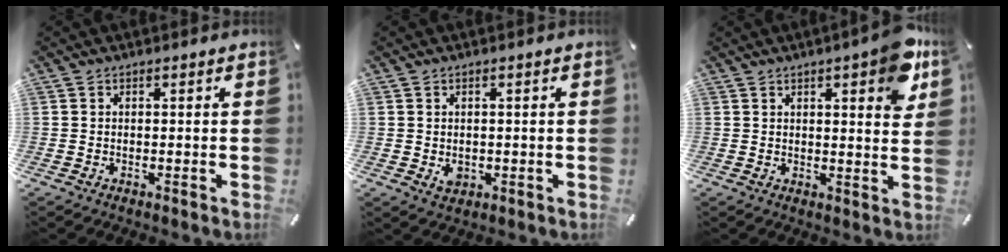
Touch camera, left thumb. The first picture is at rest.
{"total": 2.6, "force": [-0.2, 2.2, 1.3], "torque": [-0.007, -0.004, -0.006]}
{"total": 8.2, "force": [4.8, 2.4, 6.2], "torque": [-0.080, -0.026, 0.077]}